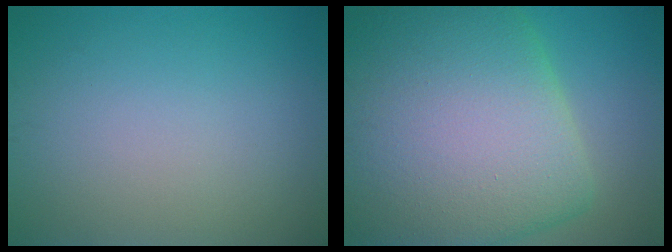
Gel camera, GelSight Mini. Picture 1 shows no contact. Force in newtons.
{"total": 15.9, "press": 15.9, "slide": 1.0}